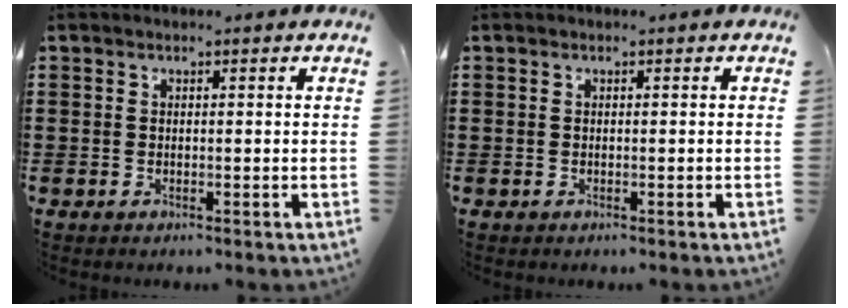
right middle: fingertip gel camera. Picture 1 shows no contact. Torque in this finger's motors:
{"motor_torque": [0.29, -0.09, 0.03, 0.01]}